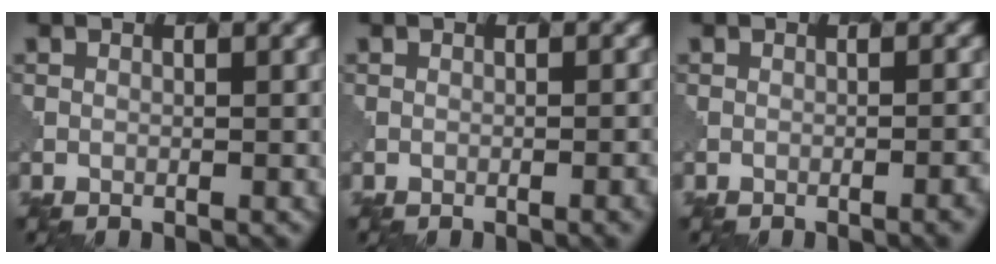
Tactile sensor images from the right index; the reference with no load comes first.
{"total": 2.3, "force": [-0.9, 0.8, 2.0], "torque": [-0.003, 0.006, -0.007]}
{"total": 2.5, "force": [-1.1, 0.8, 2.1], "torque": [-0.006, 0.007, -0.014]}